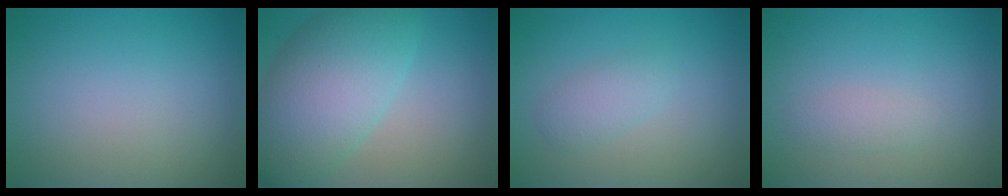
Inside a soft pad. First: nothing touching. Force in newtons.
{"total": 8.3, "press": 8.3, "slide": 0.2}
{"total": 1.8, "press": 1.8, "slide": 0.2}
{"total": 1.1, "press": 1.1, "slide": 0.1}